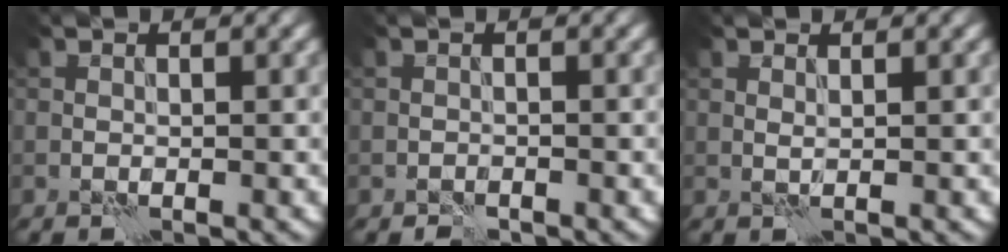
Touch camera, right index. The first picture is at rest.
{"total": 0.9, "force": [-0.8, 0.4, 0.2], "torque": [-0.001, 0.000, -0.016]}
{"total": 0.6, "force": [0.5, 0.0, 0.3], "torque": [-0.006, 0.003, 0.009]}